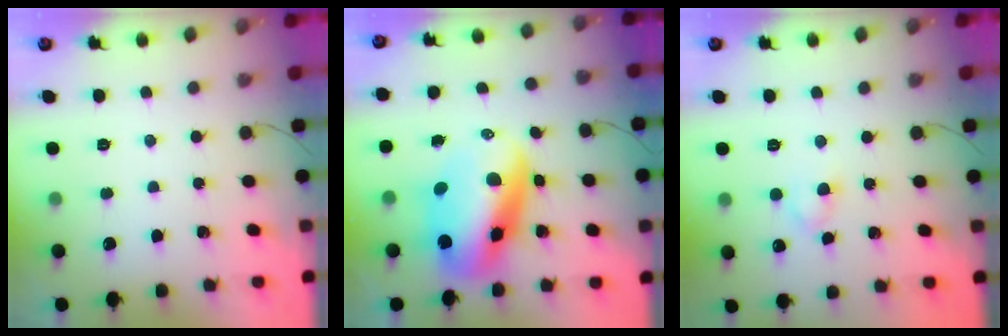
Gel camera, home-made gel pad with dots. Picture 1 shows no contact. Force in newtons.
{"total": 14.2, "press": 13.8, "slide": 3.3}
{"total": 2.4, "press": 2.1, "slide": 1.1}